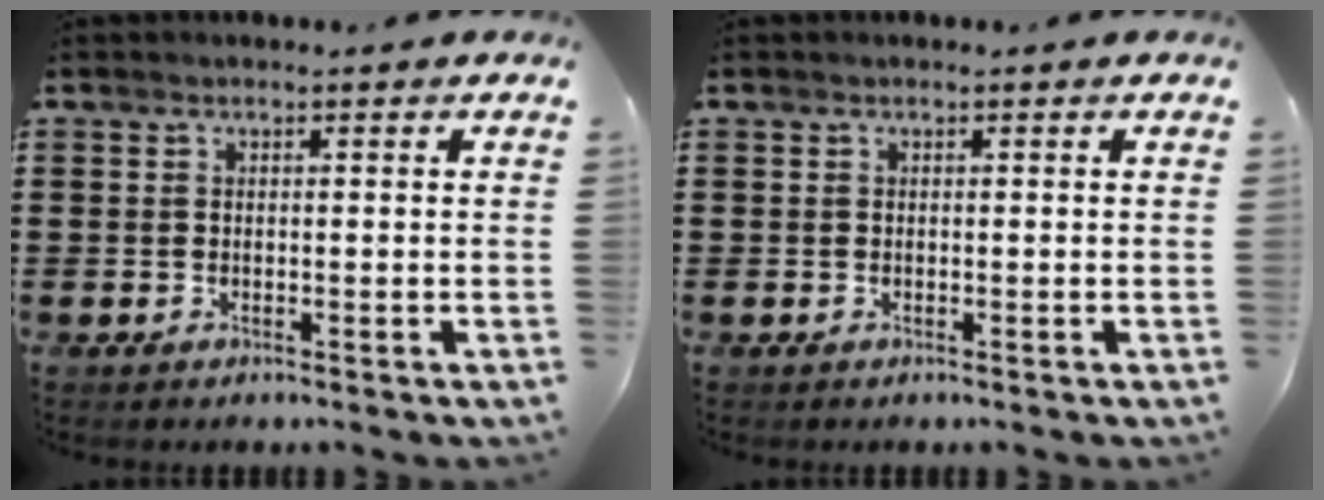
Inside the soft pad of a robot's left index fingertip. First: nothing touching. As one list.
[{"total": 0.0}]